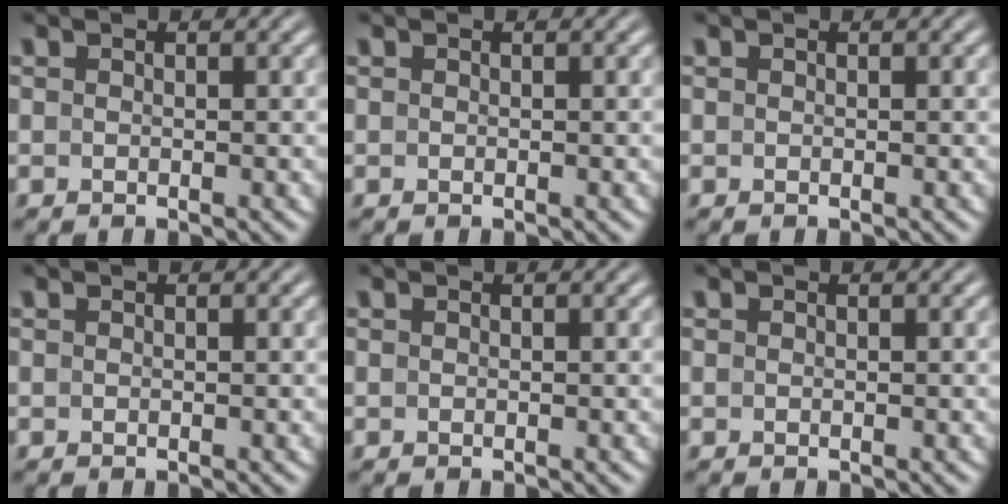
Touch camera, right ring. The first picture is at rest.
{"total": 0.0}
{"total": 0.0}
{"total": 0.0}
{"total": 0.0}
{"total": 0.0}